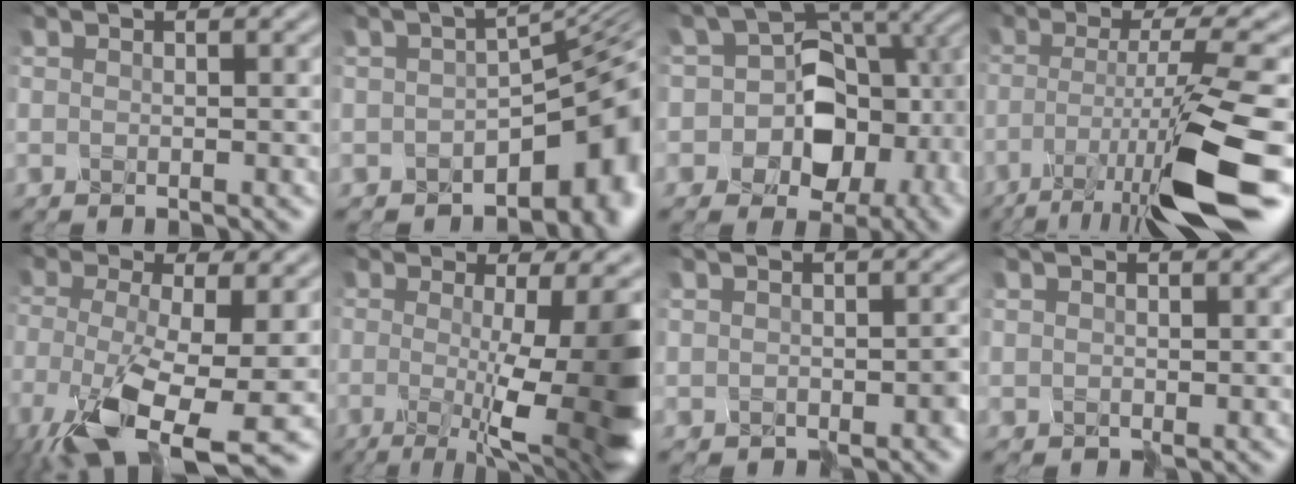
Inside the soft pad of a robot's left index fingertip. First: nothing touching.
{"total": 10.5, "force": [-4.0, 5.8, 7.8], "torque": [-0.066, -0.013, -0.060]}
{"total": 10.0, "force": [-1.9, 8.1, 5.6], "torque": [-0.054, 0.007, -0.036]}
{"total": 11.2, "force": [-5.3, 1.6, 9.7], "torque": [-0.159, 0.003, -0.095]}
{"total": 10.3, "force": [-5.1, 3.2, 8.4], "torque": [-0.181, -0.024, -0.093]}
{"total": 11.3, "force": [-0.3, 3.2, 10.8], "torque": [-0.139, -0.002, -0.005]}
{"total": 2.3, "force": [0.2, 2.0, 1.1], "torque": [-0.007, 0.003, -0.005]}
{"total": 1.2, "force": [0.9, 0.9, -0.1], "torque": [0.004, 0.005, 0.007]}